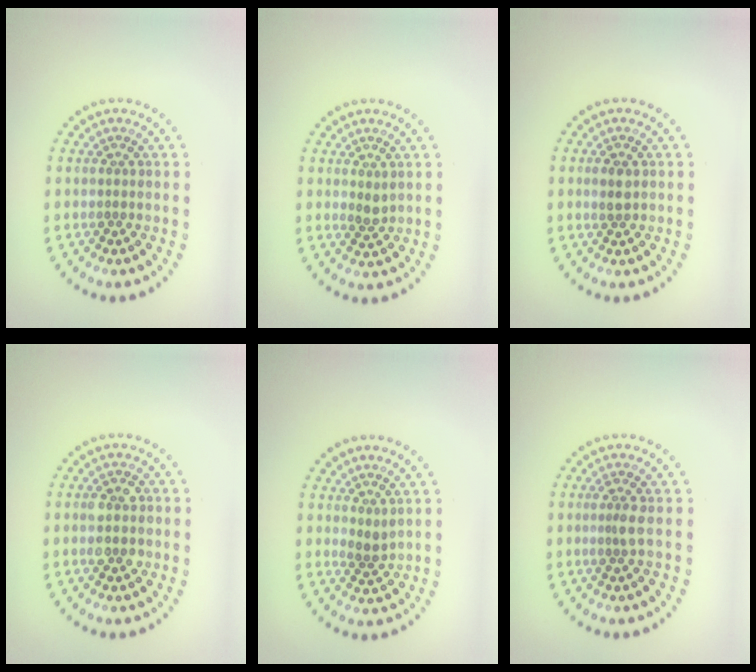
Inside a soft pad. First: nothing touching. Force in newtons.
{"total": 1.2, "press": 1.0, "slide": 0.6}
{"total": 1.3, "press": 1.3, "slide": 0.3}
{"total": 2.8, "press": 2.8, "slide": 0.2}
{"total": 1.3, "press": 1.0, "slide": 0.9}
{"total": 1.5, "press": 1.2, "slide": 0.9}